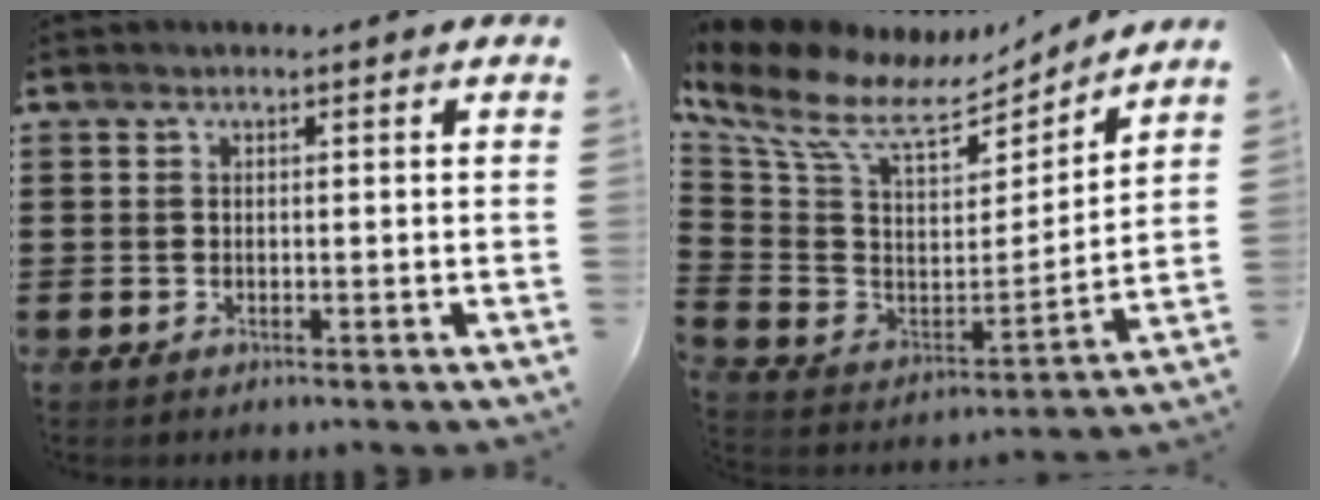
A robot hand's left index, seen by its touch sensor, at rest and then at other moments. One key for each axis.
{"total": 10.5, "fx": 7.6, "fy": 3.9, "fz": 6.1, "tx": -0.152, "ty": -0.048, "tz": 0.131}